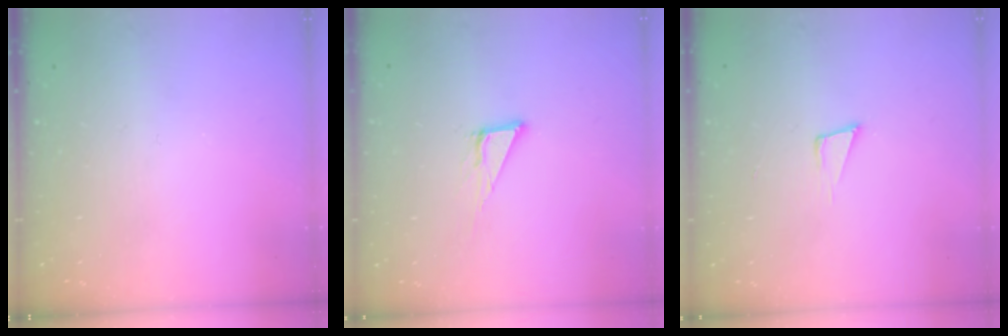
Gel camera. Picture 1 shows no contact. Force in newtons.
{"total": 5.6, "press": 5.6, "slide": 0.3}
{"total": 4.1, "press": 2.6, "slide": 3.2}